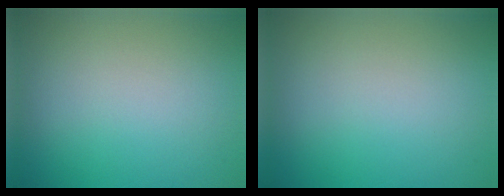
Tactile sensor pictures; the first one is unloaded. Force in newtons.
{"total": 0.0}